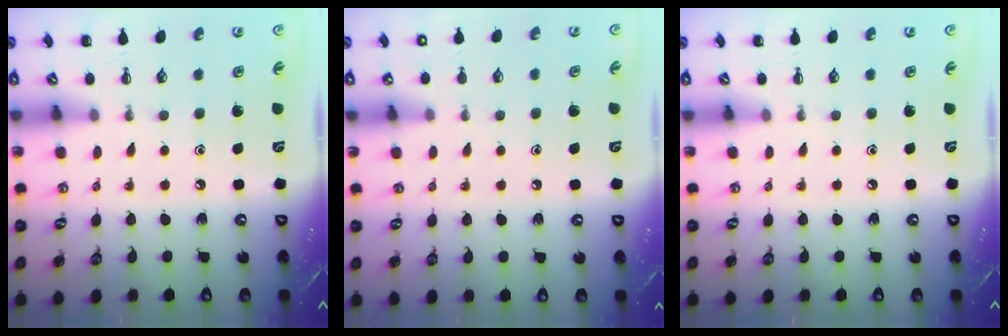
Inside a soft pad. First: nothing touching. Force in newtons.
{"total": 1.1, "press": 1.1, "slide": 0.2}
{"total": 0.0}